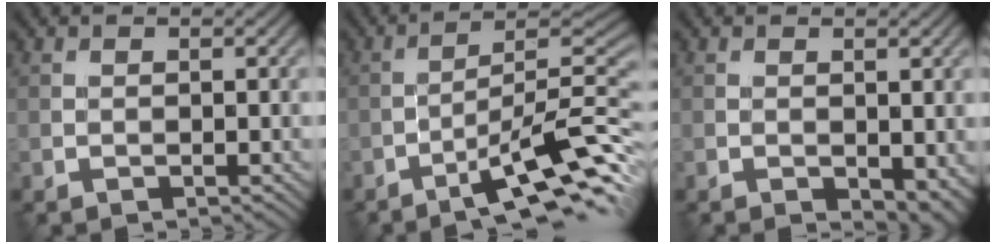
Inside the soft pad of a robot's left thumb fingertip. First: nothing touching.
{"total": 11.8, "force": [-6.5, 2.1, 9.6], "torque": [-0.147, 0.012, -0.108]}
{"total": 3.4, "force": [-1.1, 1.7, 2.7], "torque": [-0.036, -0.013, -0.010]}